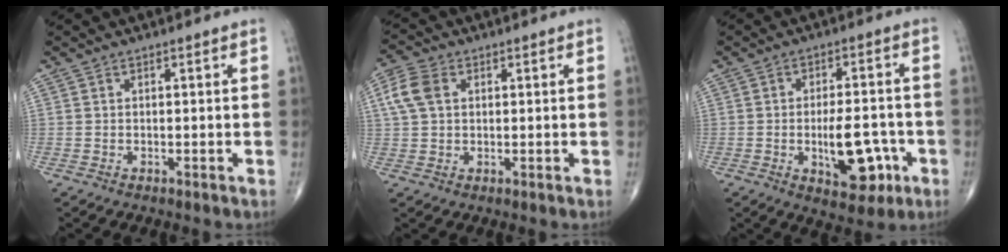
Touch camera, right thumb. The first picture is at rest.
{"total": 6.0, "force": [1.6, 4.1, 4.1], "torque": [-0.093, 0.012, 0.029]}
{"total": 10.9, "force": [-3.2, 5.2, 9.0], "torque": [-0.107, 0.014, -0.038]}